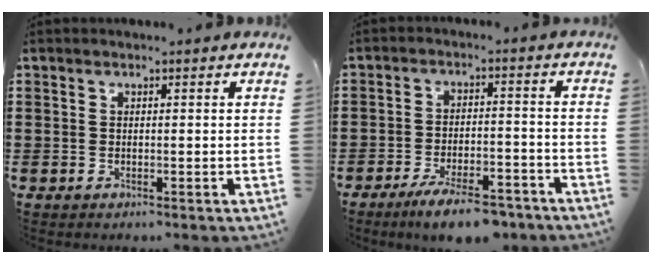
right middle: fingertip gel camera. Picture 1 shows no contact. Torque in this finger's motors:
{"motor_torque": [1.32, -0.82, 0.25, 0.17]}